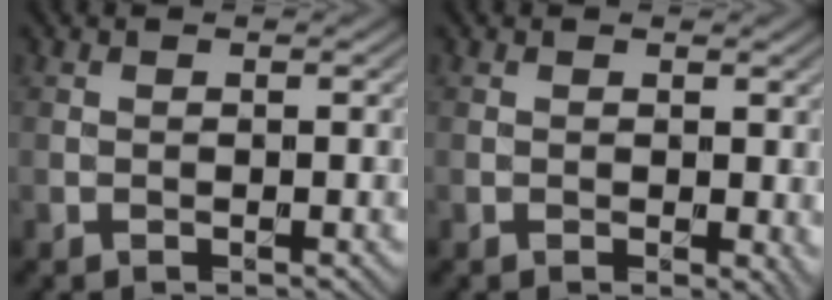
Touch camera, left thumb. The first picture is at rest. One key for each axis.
{"total": 1.9, "fx": 0.0, "fy": 1.1, "fz": 1.5, "tx": -0.017, "ty": -0.007, "tz": 0.003}